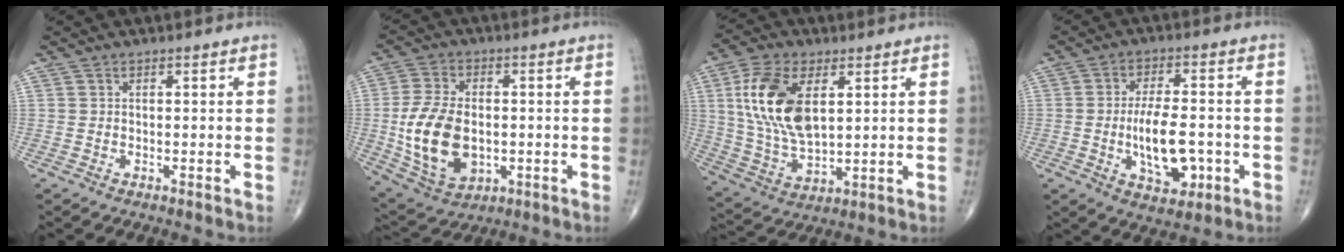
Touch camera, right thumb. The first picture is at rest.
{"total": 15.0, "force": [-1.4, 9.5, 11.6], "torque": [-0.215, -0.005, -0.011]}
{"total": 16.1, "force": [4.3, 8.4, 13.0], "torque": [-0.254, -0.011, 0.089]}
{"total": 11.0, "force": [-2.3, 5.3, 9.4], "torque": [-0.141, 0.009, -0.032]}